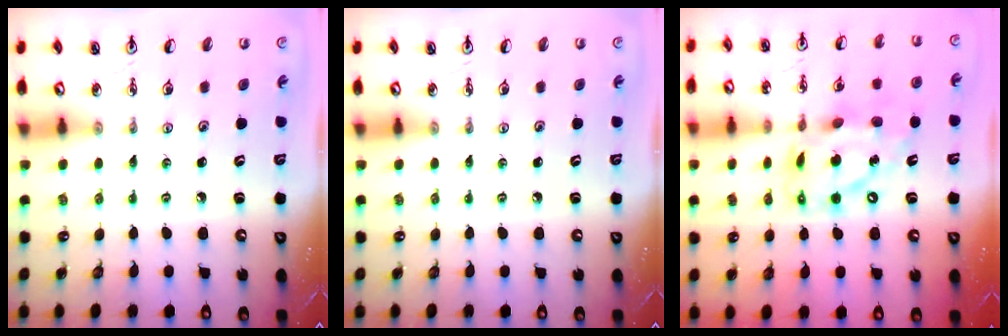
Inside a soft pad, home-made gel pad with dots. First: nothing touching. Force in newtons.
{"total": 0.0}
{"total": 15.8, "press": 15.7, "slide": 1.2}